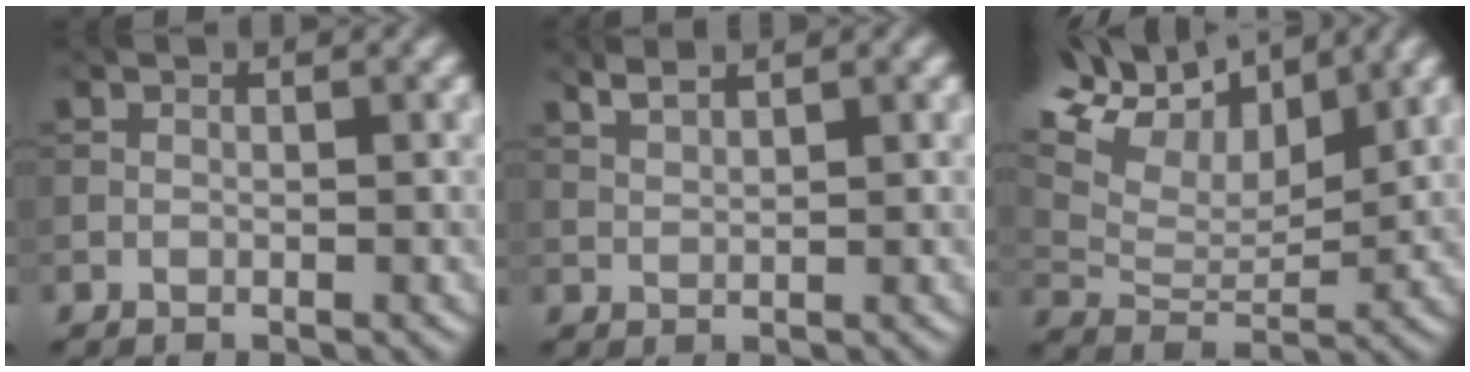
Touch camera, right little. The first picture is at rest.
{"total": 1.7, "force": [1.4, 0.3, 0.9], "torque": [-0.016, 0.002, 0.028]}
{"total": 12.9, "force": [8.5, 6.0, 7.6], "torque": [-0.171, 0.043, 0.129]}